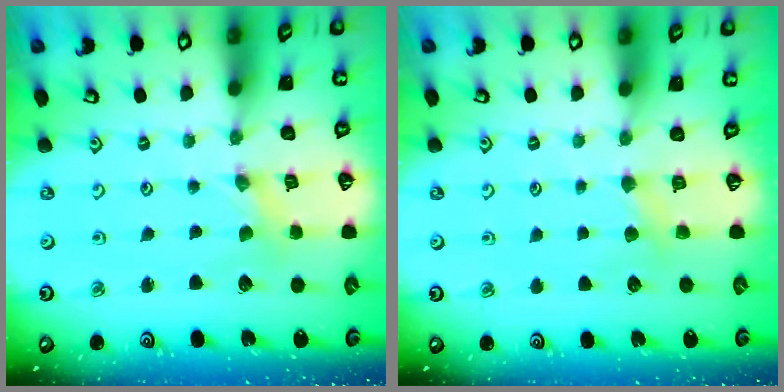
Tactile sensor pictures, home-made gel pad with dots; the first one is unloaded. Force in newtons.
{"total": 3.2, "press": 3.2, "slide": 0.4}